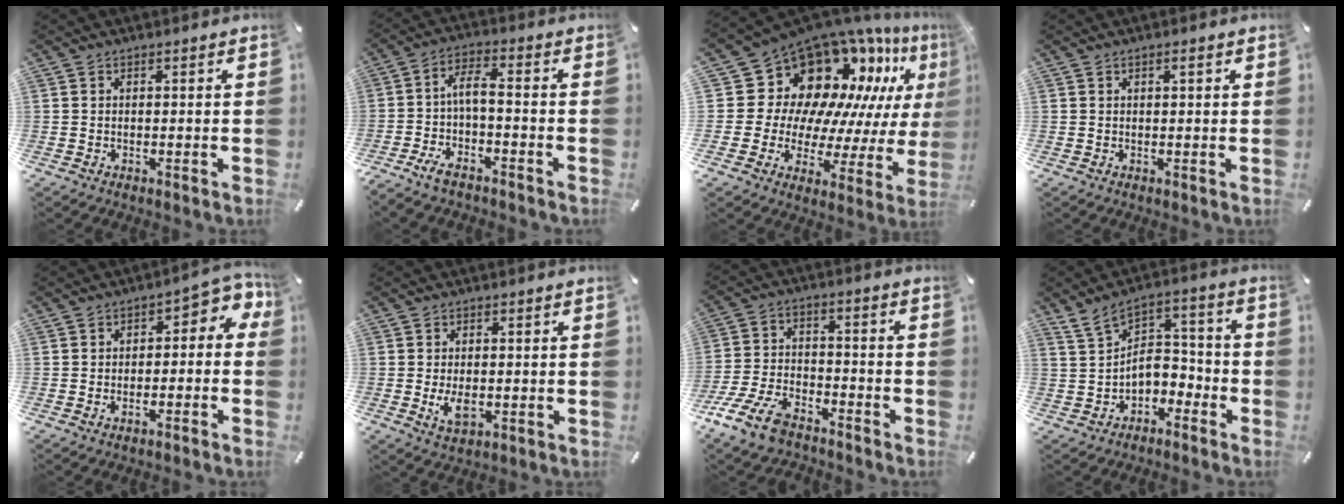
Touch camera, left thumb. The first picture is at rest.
{"total": 6.1, "force": [-1.8, 1.8, 5.5], "torque": [-0.110, 0.001, -0.037]}
{"total": 17.8, "force": [11.5, 11.6, 7.1], "torque": [-0.109, -0.132, 0.218]}
{"total": 1.1, "force": [0.5, 0.4, 1.0], "torque": [-0.019, 0.003, 0.007]}
{"total": 5.4, "force": [-0.3, 3.2, 4.3], "torque": [-0.051, -0.013, -0.015]}
{"total": 4.6, "force": [-0.6, 2.7, 3.6], "torque": [-0.076, -0.008, -0.014]}
{"total": 11.5, "force": [-8.5, 5.1, 5.8], "torque": [-0.121, 0.043, -0.164]}
{"total": 6.3, "force": [-0.4, 5.3, 3.4], "torque": [-0.063, 0.013, -0.007]}